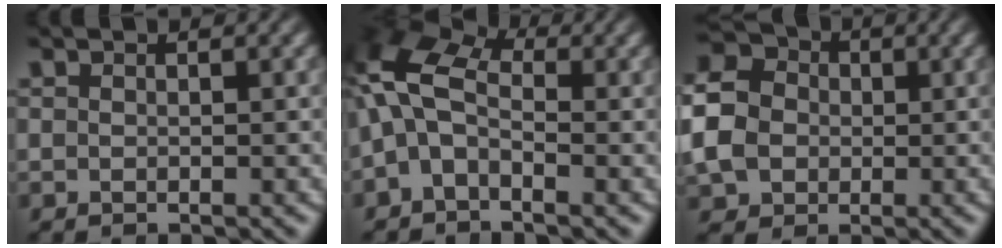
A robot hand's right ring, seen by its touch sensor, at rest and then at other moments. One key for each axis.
{"total": 8.4, "fx": 1.1, "fy": 6.7, "fz": 5.0, "tx": -0.119, "ty": -0.003, "tz": 0.002}
{"total": 8.9, "fx": 1.2, "fy": 7.8, "fz": 4.0, "tx": -0.093, "ty": 0.002, "tz": 0.013}